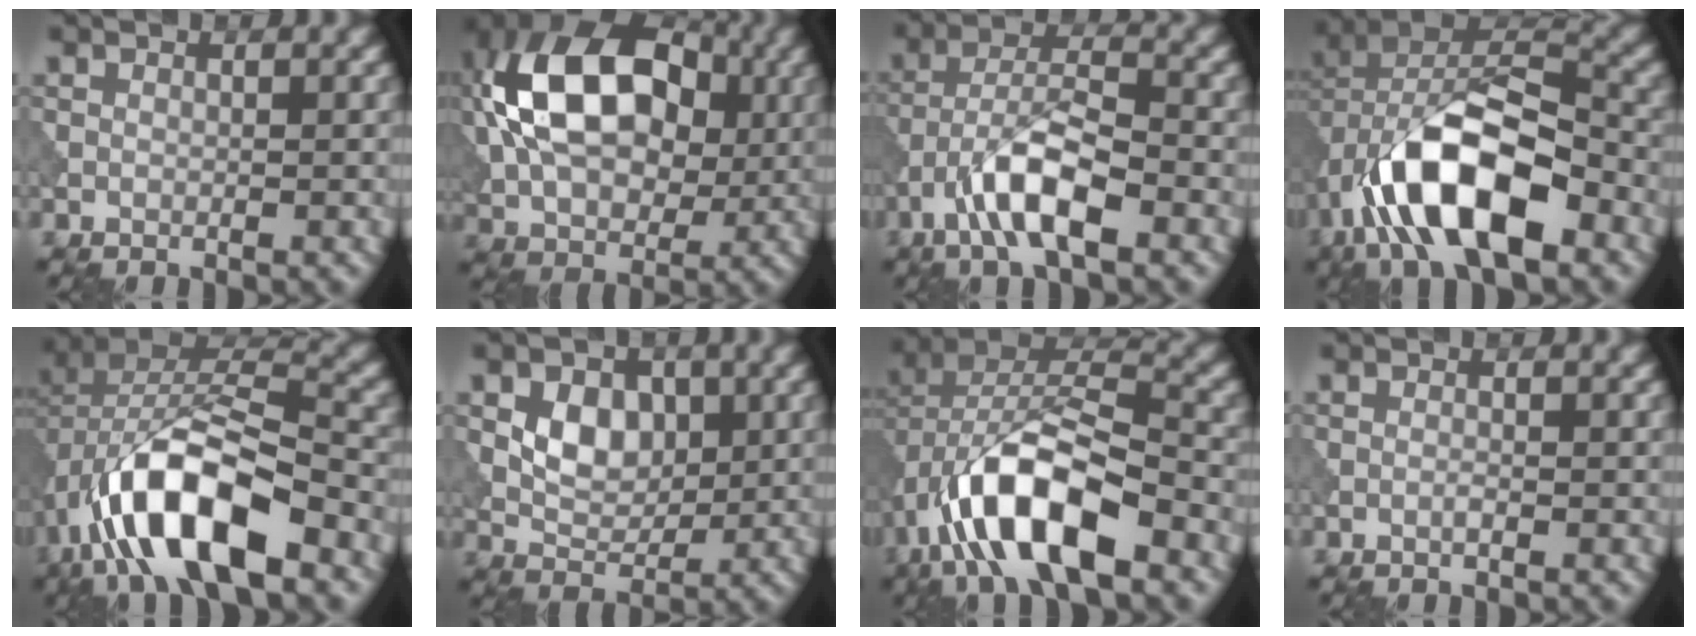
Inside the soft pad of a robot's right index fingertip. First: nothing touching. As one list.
[{"total": 14.6, "force": [2.3, 9.3, 11.0], "torque": [-0.195, 0.023, 0.026]}, {"total": 6.9, "force": [-3.4, 2.1, 5.6], "torque": [-0.102, 0.010, -0.067]}, {"total": 12.4, "force": [-5.2, 5.8, 9.7], "torque": [-0.174, 0.005, -0.094]}, {"total": 12.6, "force": [-5.6, 5.4, 9.9], "torque": [-0.182, 0.008, -0.099]}, {"total": 4.3, "force": [0.9, 3.1, 2.9], "torque": [-0.047, -0.003, 0.012]}, {"total": 11.3, "force": [-5.0, 4.7, 9.0], "torque": [-0.169, 0.012, -0.092]}, {"total": 0.5, "force": [-0.3, 0.0, 0.4], "torque": [-0.010, 0.000, -0.007]}]